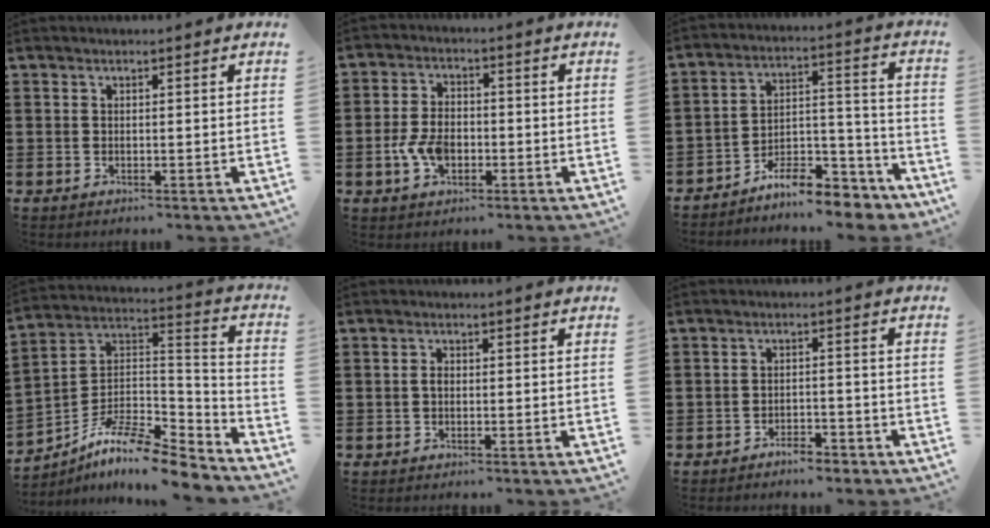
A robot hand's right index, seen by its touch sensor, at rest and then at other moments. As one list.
[{"total": 5.3, "force": [-1.4, 3.4, 3.7], "torque": [-0.089, 0.002, -0.029]}, {"total": 9.0, "force": [-8.2, 2.2, 2.9], "torque": [-0.029, 0.032, -0.153]}, {"total": 10.6, "force": [-9.0, 2.2, 5.3], "torque": [-0.106, 0.011, -0.181]}, {"total": 1.3, "force": [-0.2, 0.7, 1.1], "torque": [-0.022, 0.002, -0.004]}, {"total": 2.8, "force": [-2.7, 0.4, 0.6], "torque": [-0.014, 0.002, -0.056]}]